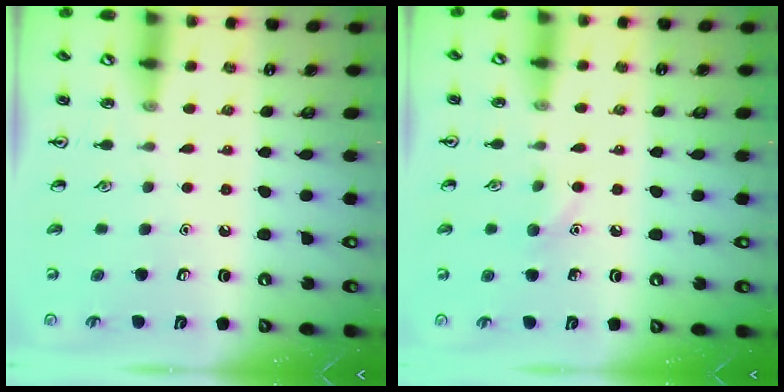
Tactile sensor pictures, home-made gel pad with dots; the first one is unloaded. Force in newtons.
{"total": 6.2, "press": 6.0, "slide": 1.7}